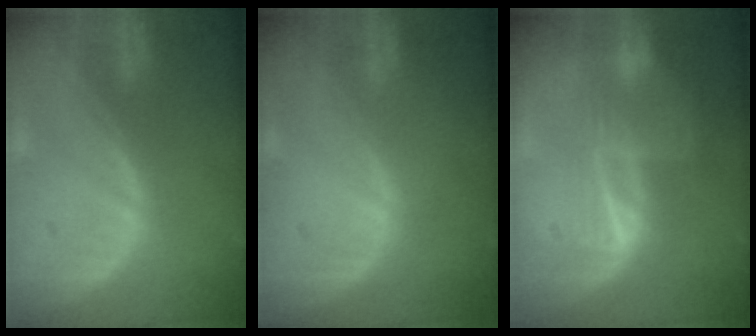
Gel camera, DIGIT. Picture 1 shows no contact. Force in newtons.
{"total": 0.0}
{"total": 6.7, "press": 5.5, "slide": 3.7}